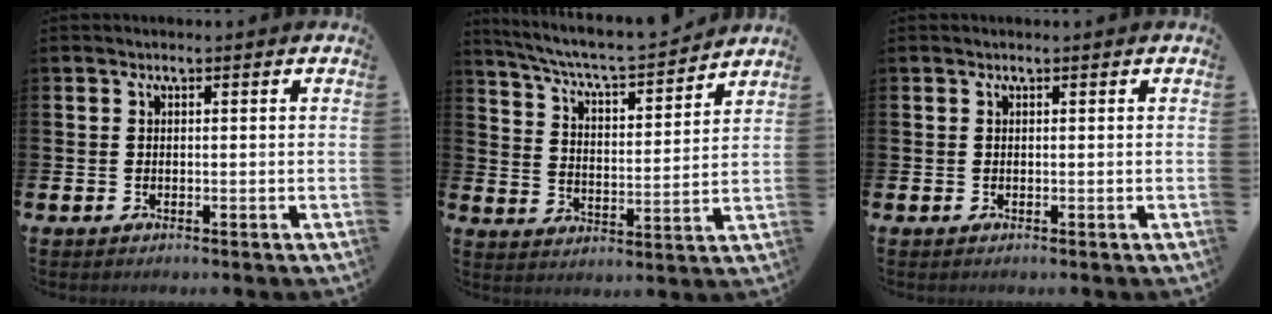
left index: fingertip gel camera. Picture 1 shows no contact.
{"total": 6.8, "force": [6.5, 0.7, 2.0], "torque": [-0.069, -0.052, 0.108]}
{"total": 0.0}